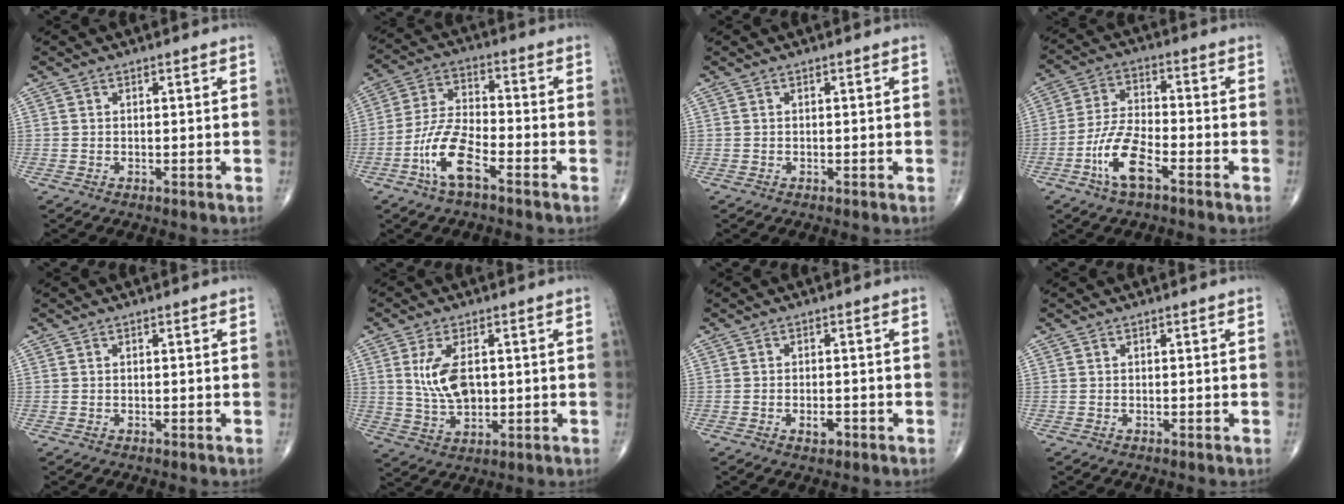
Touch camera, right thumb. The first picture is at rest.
{"total": 10.1, "force": [-5.2, 3.4, 7.9], "torque": [-0.169, 0.028, -0.102]}
{"total": 0.0}
{"total": 9.5, "force": [-4.7, 3.3, 7.5], "torque": [-0.157, 0.023, -0.092]}
{"total": 0.0}
{"total": 8.2, "force": [1.4, 4.5, 6.8], "torque": [-0.126, -0.008, 0.034]}
{"total": 2.1, "force": [-1.0, 1.0, 1.6], "torque": [-0.024, 0.002, -0.014]}
{"total": 0.0}